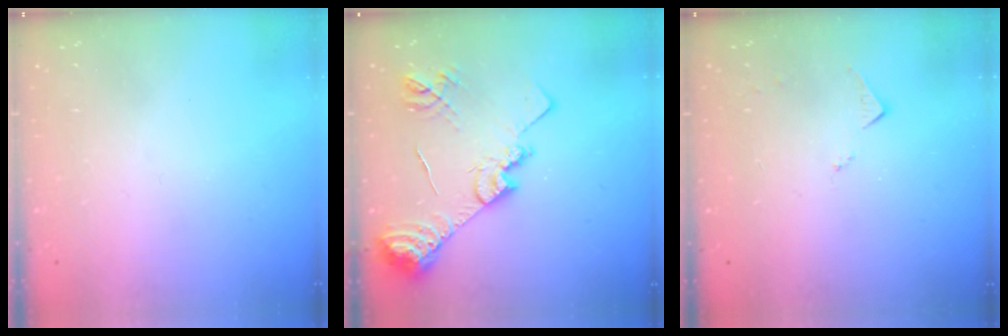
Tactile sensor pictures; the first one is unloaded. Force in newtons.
{"total": 18.3, "press": 18.2, "slide": 1.9}
{"total": 5.5, "press": 5.5, "slide": 0.7}